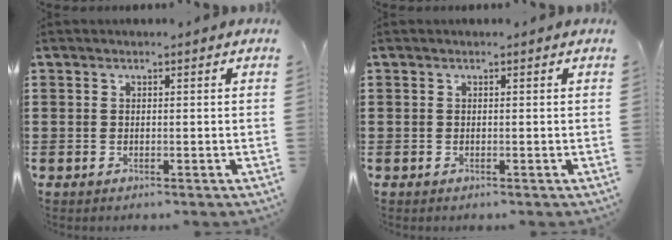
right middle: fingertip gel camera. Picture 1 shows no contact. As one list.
[{"total": 0.0}]